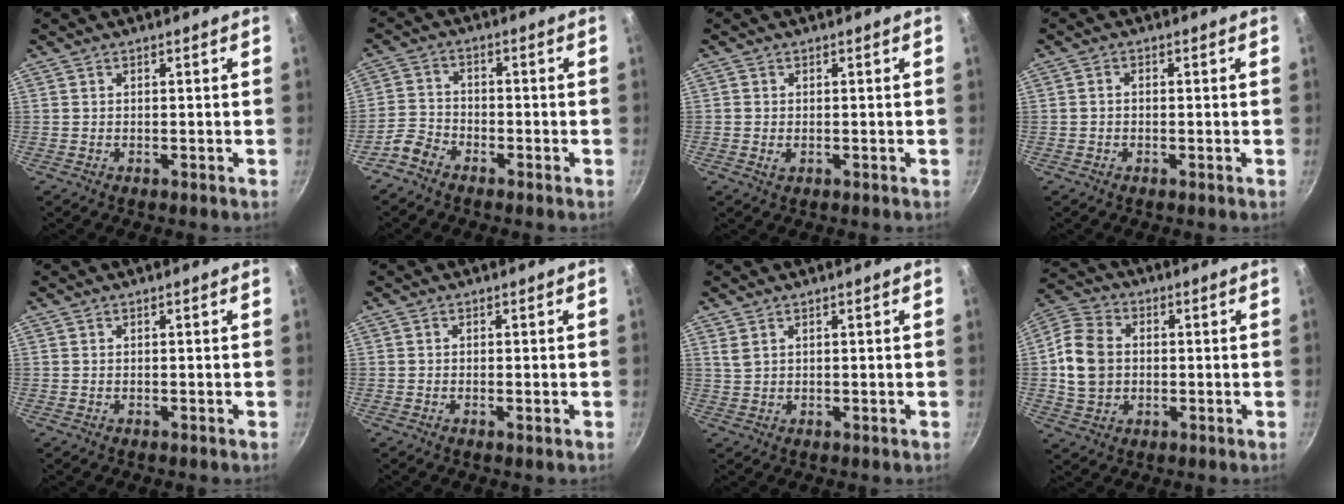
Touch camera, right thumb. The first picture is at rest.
{"total": 4.3, "force": [-3.3, 2.4, 1.3], "torque": [-0.025, 0.032, -0.076]}
{"total": 1.4, "force": [-0.3, 1.0, 1.0], "torque": [-0.019, -0.001, -0.005]}
{"total": 1.3, "force": [-0.2, 1.0, 0.8], "torque": [-0.017, 0.007, -0.006]}
{"total": 0.0}
{"total": 1.1, "force": [-0.3, 0.3, 1.0], "torque": [-0.019, 0.000, -0.007]}
{"total": 1.9, "force": [1.1, 1.0, 1.2], "torque": [-0.022, 0.000, 0.027]}
{"total": 11.2, "force": [0.3, 8.8, 6.9], "torque": [-0.113, 0.014, -0.004]}